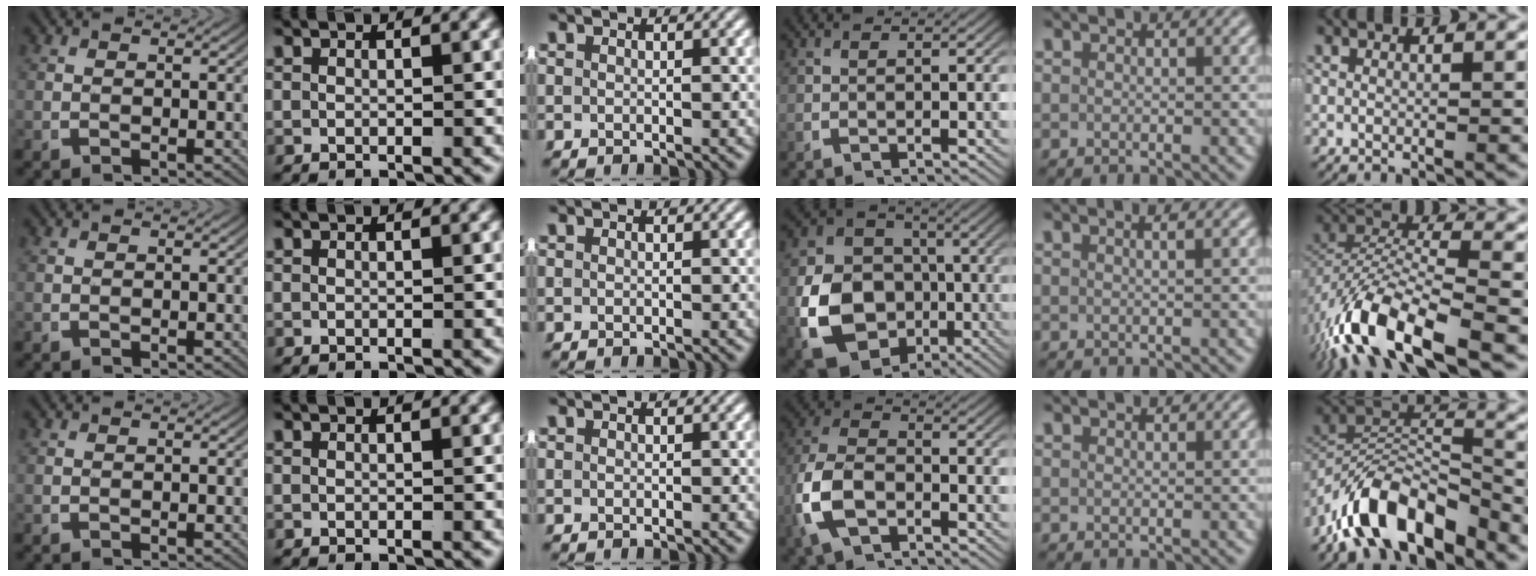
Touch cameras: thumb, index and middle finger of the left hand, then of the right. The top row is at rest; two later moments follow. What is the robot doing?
{"motion": "lift_and_place", "object": "jacket"}